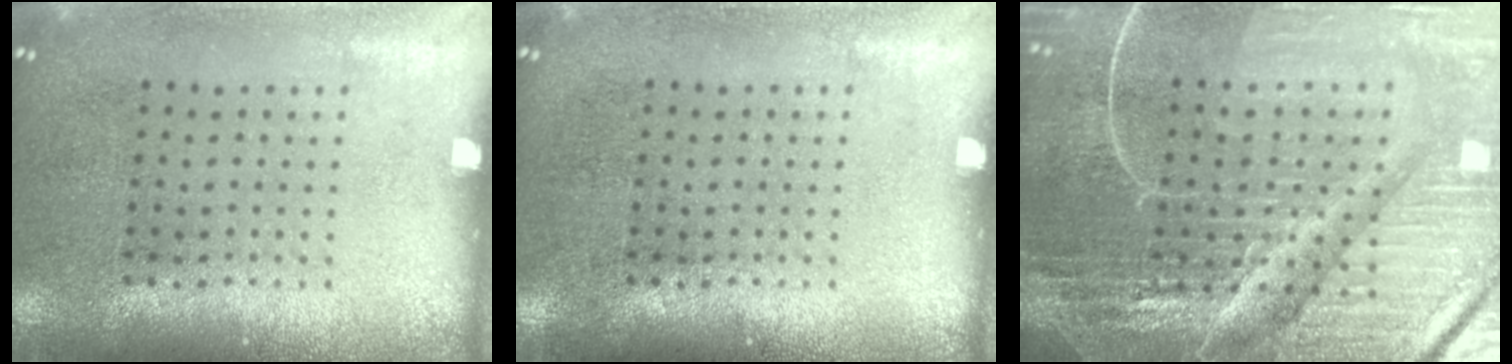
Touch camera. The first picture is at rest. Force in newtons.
{"total": 0.0}
{"total": 6.9, "press": 6.1, "slide": 3.3}